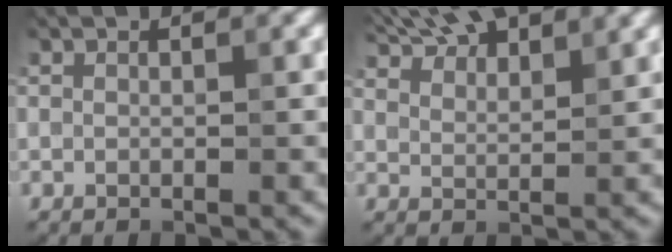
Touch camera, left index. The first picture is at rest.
{"total": 8.2, "force": [7.0, 2.1, 3.8], "torque": [-0.057, 0.021, 0.092]}